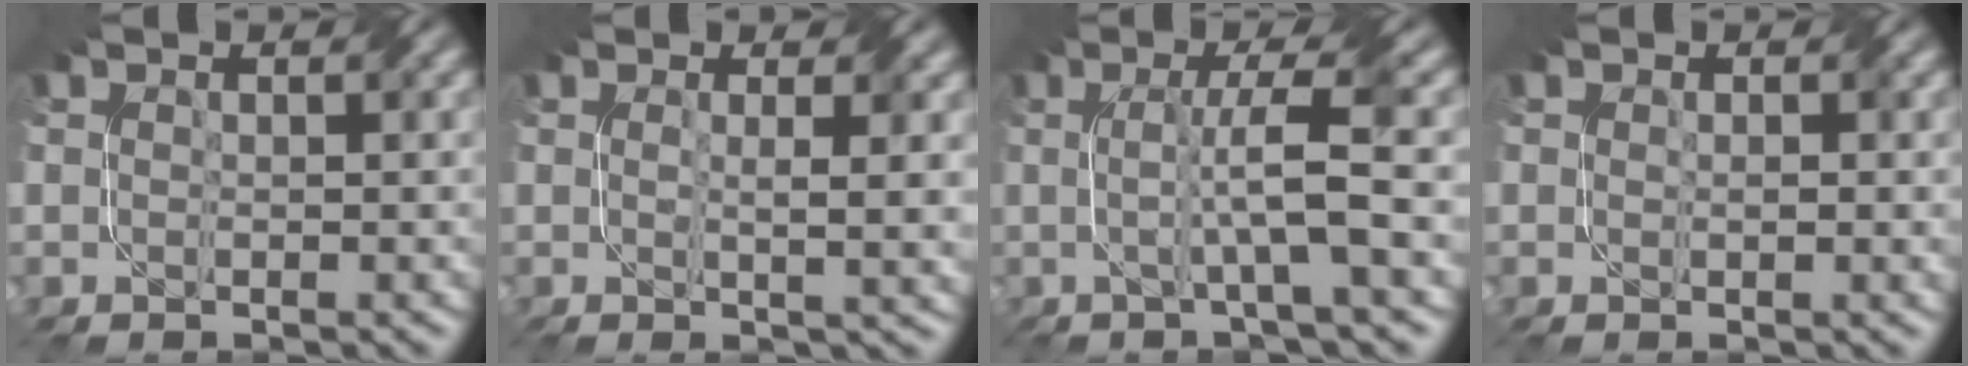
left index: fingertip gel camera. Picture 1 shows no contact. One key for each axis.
{"total": 3.1, "fx": 0.7, "fy": 0.7, "fz": 2.9, "tx": -0.040, "ty": -0.002, "tz": 0.009}
{"total": 5.4, "fx": -0.1, "fy": 0.4, "fz": 5.4, "tx": -0.093, "ty": 0.005, "tz": -0.005}
{"total": 1.1, "fx": 0.1, "fy": 0.4, "fz": 1.0, "tx": -0.017, "ty": -0.003, "tz": 0.004}